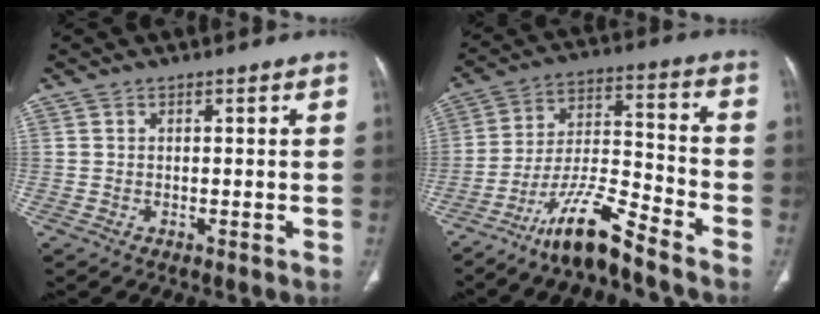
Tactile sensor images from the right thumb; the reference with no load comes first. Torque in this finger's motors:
{"motor_torque": [2.27, 0.08, 1.08, -1.48, 0.43]}